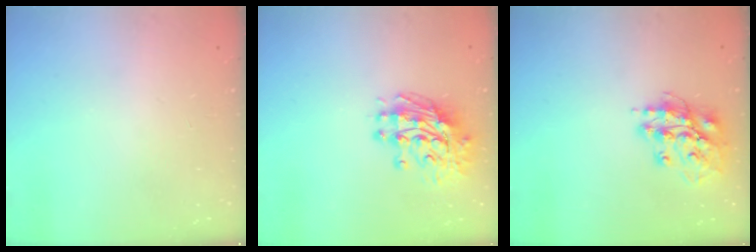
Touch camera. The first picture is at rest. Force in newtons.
{"total": 11.5, "press": 11.4, "slide": 1.2}
{"total": 13.9, "press": 13.7, "slide": 2.0}